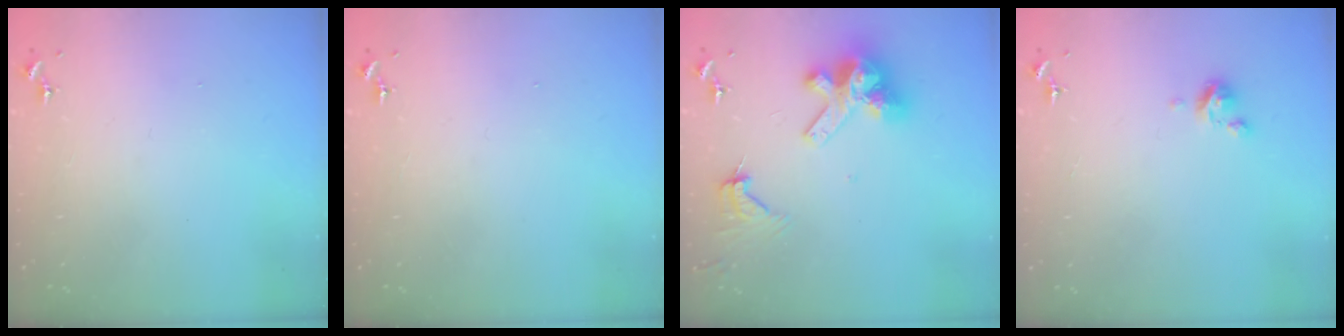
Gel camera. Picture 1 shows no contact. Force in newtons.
{"total": 0.0}
{"total": 13.2, "press": 13.1, "slide": 1.5}
{"total": 4.3, "press": 4.3, "slide": 0.3}